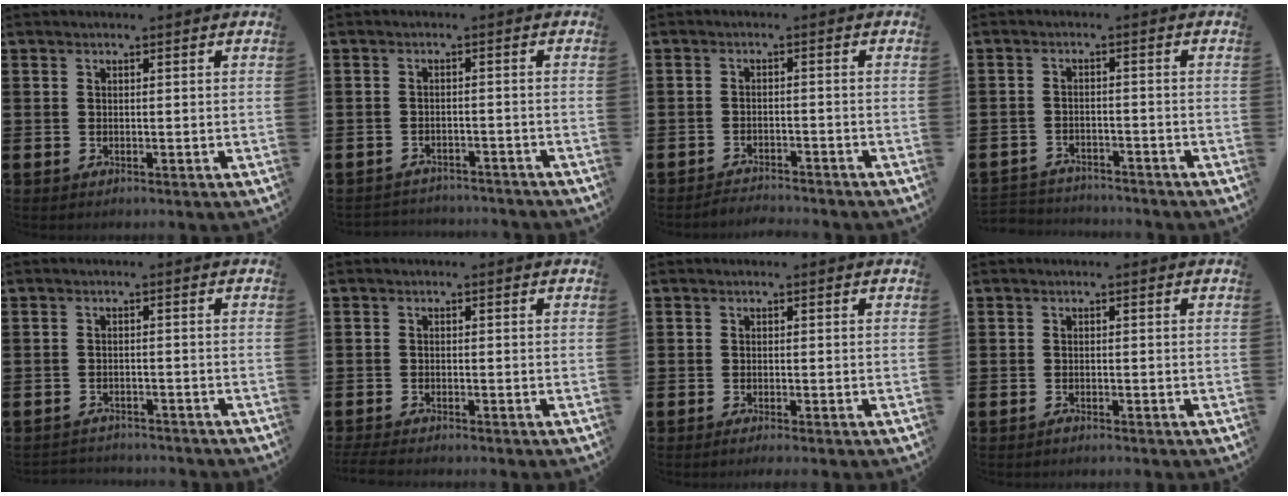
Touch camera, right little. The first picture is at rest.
{"total": 2.1, "force": [-2.0, 0.1, -0.3], "torque": [-0.002, 0.002, -0.046]}
{"total": 2.0, "force": [-2.0, -0.1, -0.2], "torque": [-0.003, 0.004, -0.042]}
{"total": 2.7, "force": [-2.6, 0.3, -0.3], "torque": [-0.002, 0.000, -0.059]}
{"total": 1.7, "force": [-1.7, 0.1, -0.2], "torque": [-0.002, 0.003, -0.037]}
{"total": 1.3, "force": [-1.2, 0.1, 0.6], "torque": [-0.010, 0.001, -0.023]}
{"total": 0.6, "force": [-0.4, 0.0, 0.5], "torque": [-0.007, -0.002, -0.007]}
{"total": 0.5, "force": [-0.5, 0.0, 0.2], "torque": [-0.004, -0.004, -0.009]}